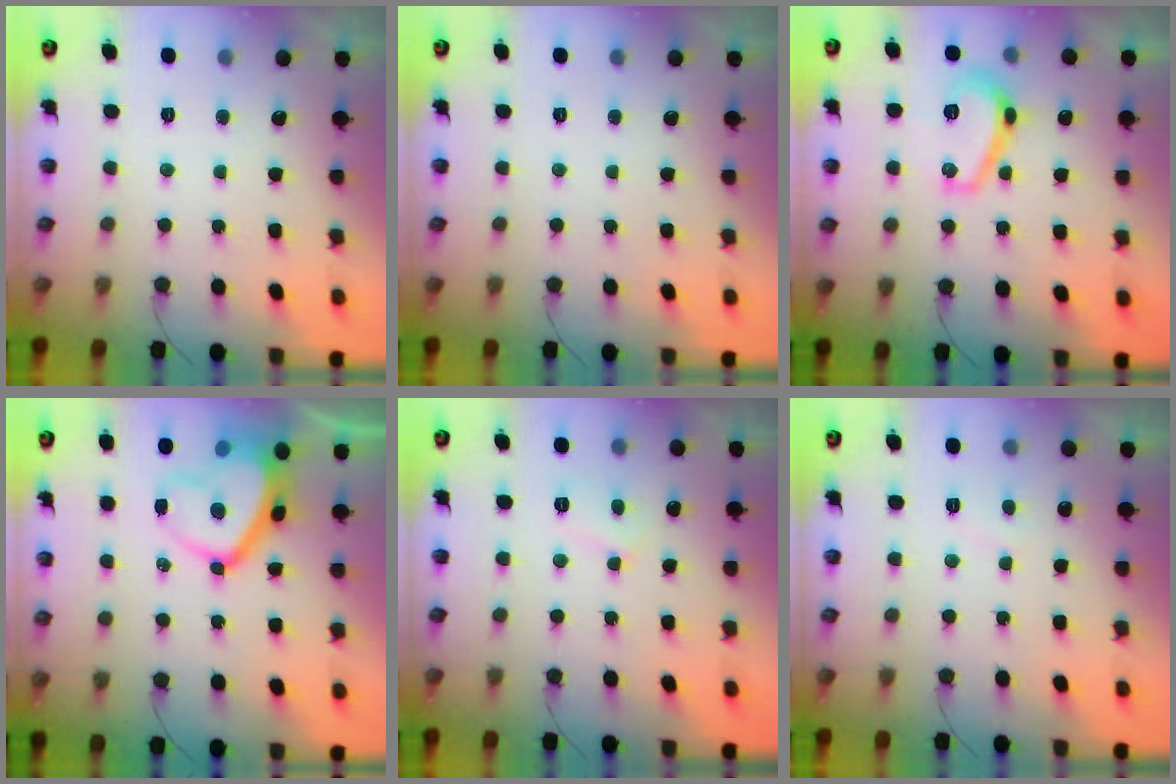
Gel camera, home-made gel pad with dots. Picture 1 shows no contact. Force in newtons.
{"total": 0.0}
{"total": 9.5, "press": 9.5, "slide": 0.8}
{"total": 10.2, "press": 10.0, "slide": 1.9}
{"total": 3.5, "press": 3.5, "slide": 0.3}
{"total": 2.7, "press": 2.7, "slide": 0.4}